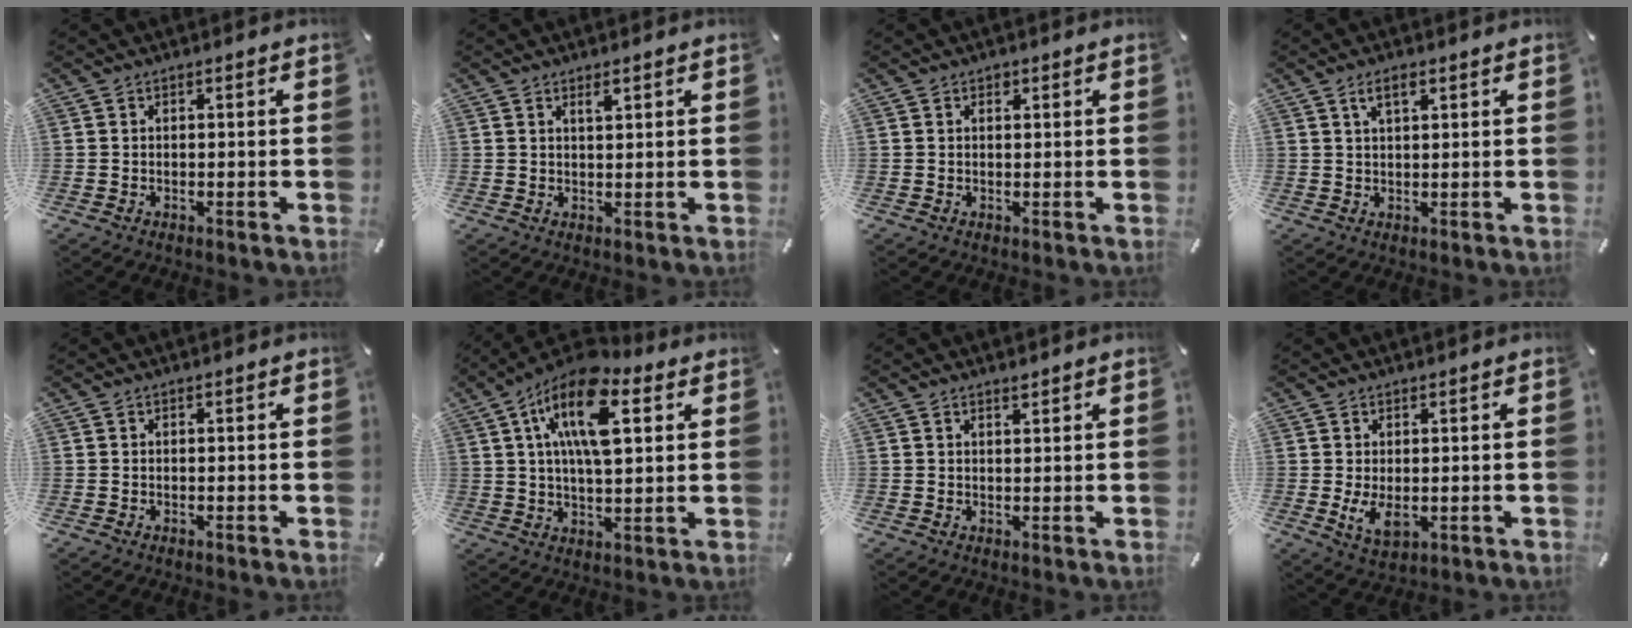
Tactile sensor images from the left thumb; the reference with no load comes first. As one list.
[{"total": 1.7, "force": [1.2, 0.5, 1.0], "torque": [-0.014, -0.003, 0.020]}, {"total": 0.9, "force": [0.4, 0.7, 0.2], "torque": [-0.004, 0.002, 0.008]}, {"total": 3.3, "force": [1.8, 1.2, 2.5], "torque": [-0.053, 0.003, 0.031]}, {"total": 0.0}, {"total": 16.6, "force": [6.8, 7.7, 13.0], "torque": [-0.251, -0.016, 0.110]}, {"total": 1.1, "force": [1.0, 0.2, 0.3], "torque": [-0.007, -0.002, 0.019]}, {"total": 5.3, "force": [-0.3, 3.0, 4.4], "torque": [-0.088, -0.010, -0.010]}]